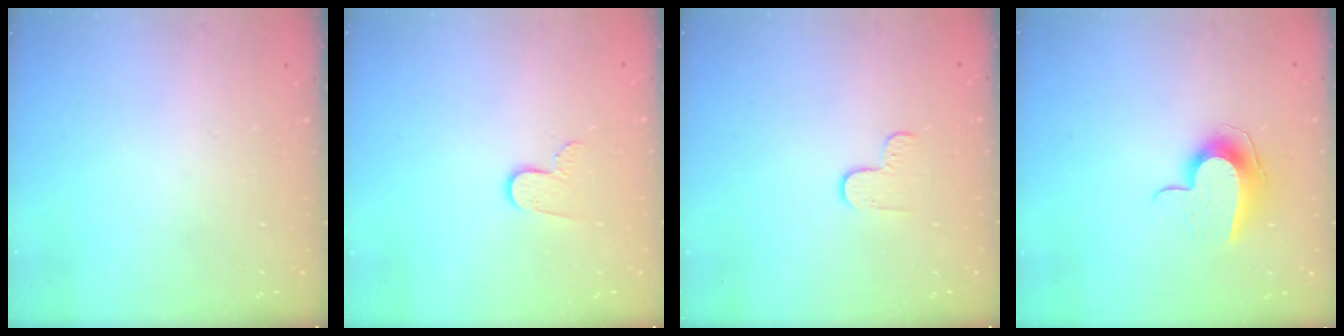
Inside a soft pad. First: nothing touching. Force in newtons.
{"total": 6.6, "press": 6.6, "slide": 0.6}
{"total": 3.6, "press": 3.5, "slide": 0.4}
{"total": 9.4, "press": 9.4, "slide": 0.2}